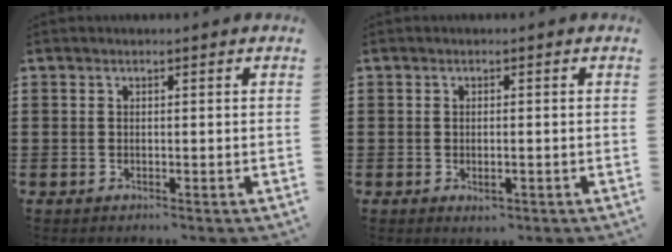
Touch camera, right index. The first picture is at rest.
{"total": 1.3, "force": [-0.5, 0.5, 1.1], "torque": [-0.020, -0.001, -0.009]}